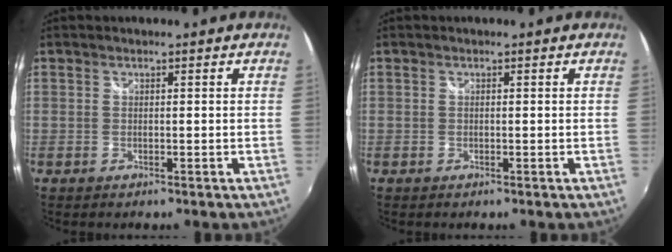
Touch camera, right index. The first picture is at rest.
{"total": 0.0}